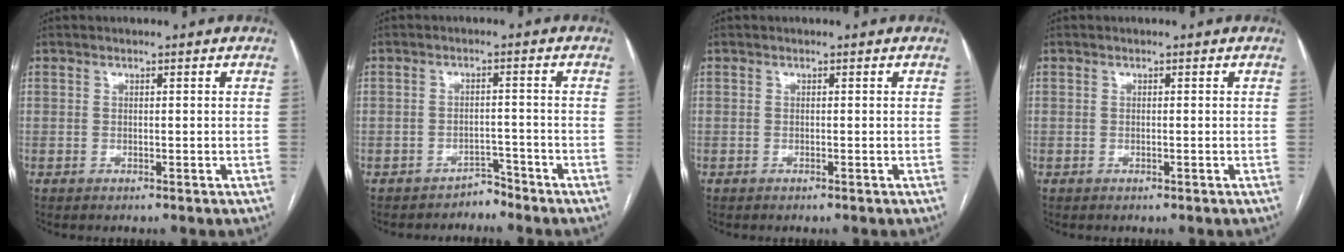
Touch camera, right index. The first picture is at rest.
{"total": 2.3, "force": [-2.1, 0.7, -0.6], "torque": [0.019, 0.001, -0.031]}
{"total": 0.0}
{"total": 0.0}